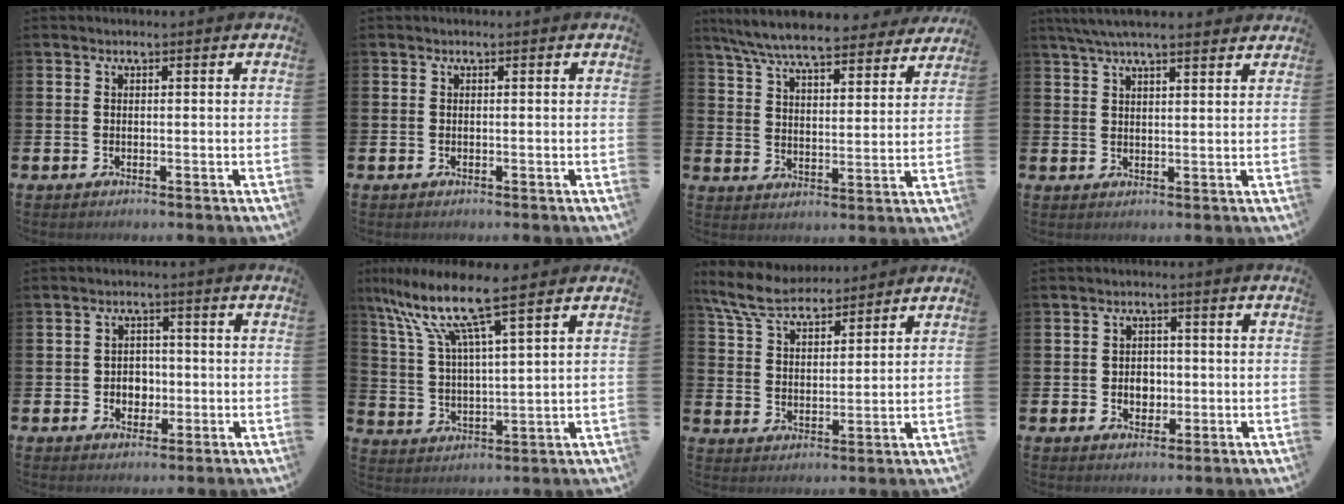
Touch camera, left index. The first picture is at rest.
{"total": 0.0}
{"total": 8.0, "force": [7.5, 1.0, 2.7], "torque": [-0.085, -0.045, 0.132]}
{"total": 5.5, "force": [5.0, 0.6, 2.2], "torque": [-0.052, -0.012, 0.092]}
{"total": 3.0, "force": [-0.4, 2.7, 1.3], "torque": [-0.024, 0.001, -0.015]}
{"total": 10.5, "force": [8.1, 1.1, 6.5], "torque": [-0.158, -0.033, 0.136]}
{"total": 7.9, "force": [7.2, 2.1, 2.4], "torque": [-0.078, -0.024, 0.135]}
{"total": 3.1, "force": [-0.4, 2.5, 1.7], "torque": [-0.021, 0.000, -0.015]}